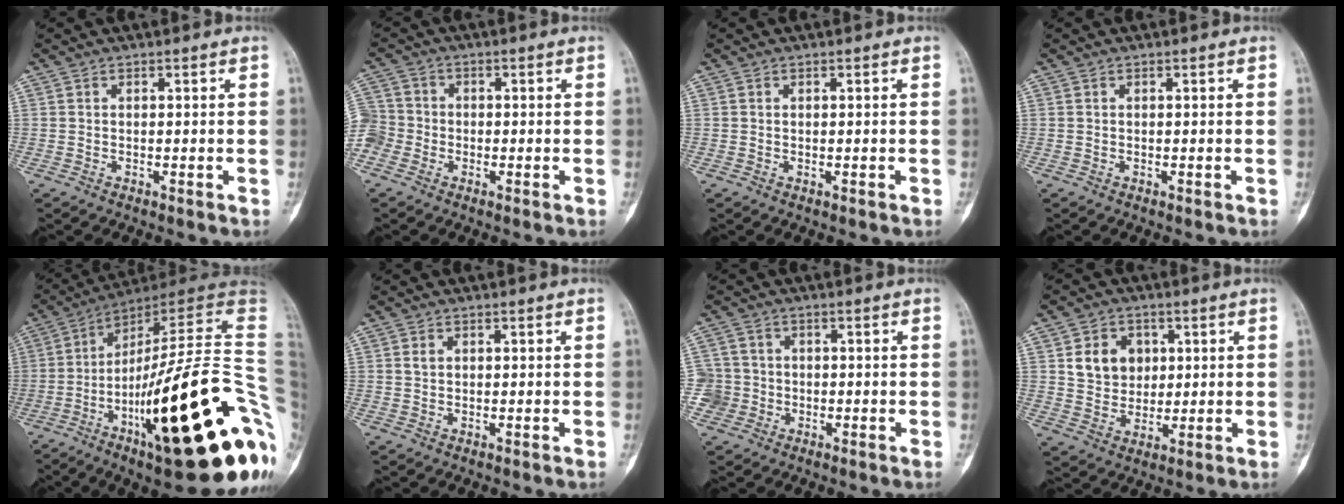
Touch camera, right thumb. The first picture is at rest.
{"total": 8.2, "force": [-2.8, 7.3, 2.6], "torque": [-0.073, 0.023, -0.057]}
{"total": 0.0}
{"total": 0.0}
{"total": 36.4, "force": [-9.6, 7.6, 34.3], "torque": [-0.416, 0.040, -0.150]}
{"total": 1.2, "force": [0.3, 0.9, 0.7], "torque": [-0.013, 0.003, 0.008]}
{"total": 4.8, "force": [-1.2, 4.6, 0.0], "torque": [0.019, 0.015, -0.027]}
{"total": 8.3, "force": [2.3, 7.0, 4.0], "torque": [-0.028, -0.009, 0.046]}